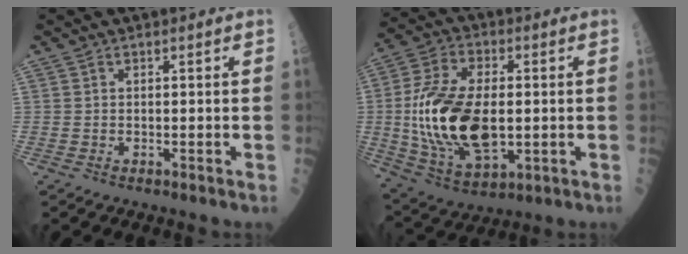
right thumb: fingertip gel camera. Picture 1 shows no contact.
{"total": 21.3, "force": [-0.9, 11.3, 18.0], "torque": [-0.352, -0.009, -0.005]}